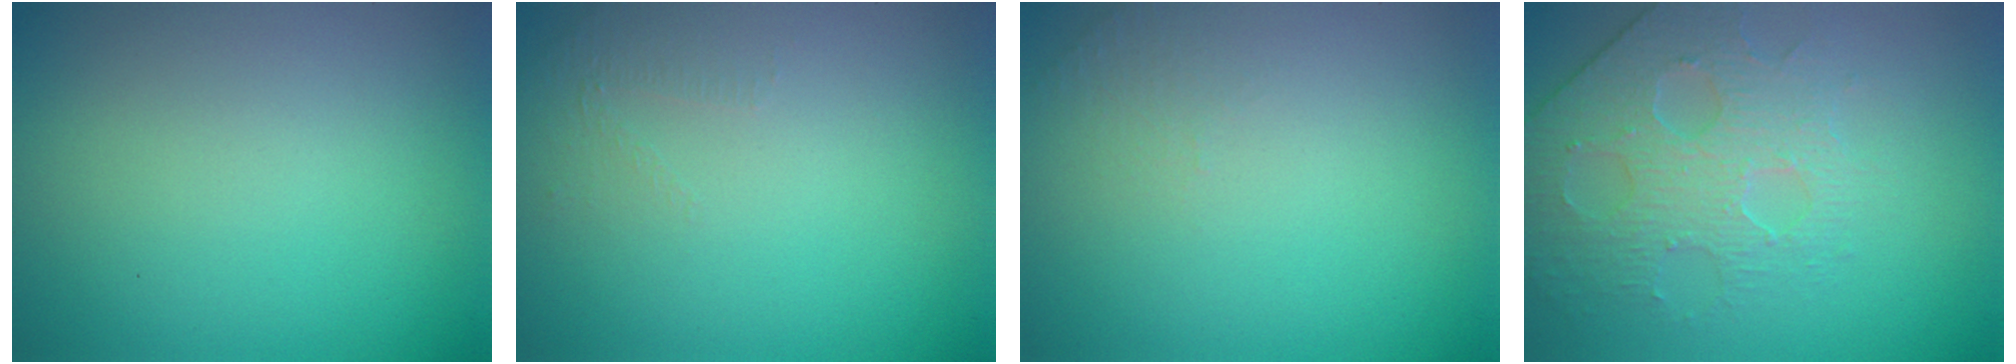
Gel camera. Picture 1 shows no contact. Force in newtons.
{"total": 0.9, "press": 0.4, "slide": 0.8}
{"total": 0.5, "press": 0.4, "slide": 0.4}
{"total": 3.9, "press": 3.8, "slide": 1.1}